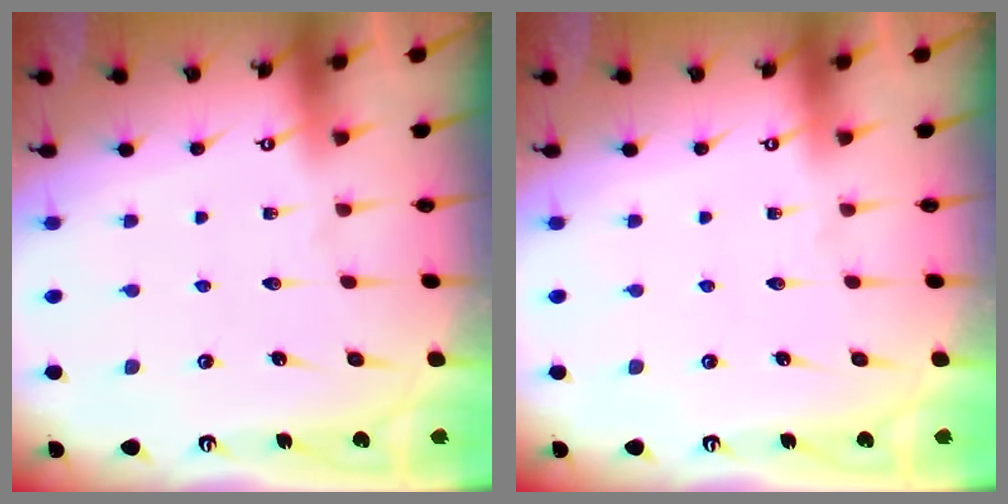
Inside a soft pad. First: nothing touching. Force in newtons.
{"total": 0.0}